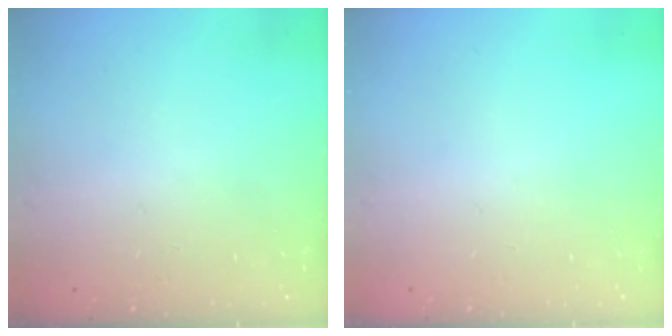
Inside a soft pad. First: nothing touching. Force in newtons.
{"total": 0.0}